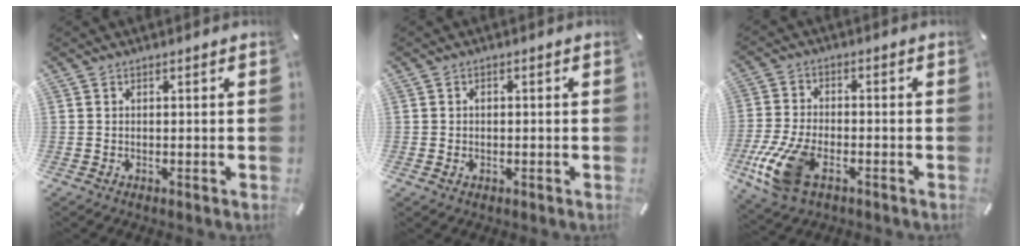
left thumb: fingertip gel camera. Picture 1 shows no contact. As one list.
[{"total": 1.5, "force": [-0.1, 1.1, 0.9], "torque": [-0.012, 0.002, -0.006]}, {"total": 13.3, "force": [-5.7, 6.9, 9.8], "torque": [-0.218, 0.006, -0.100]}]